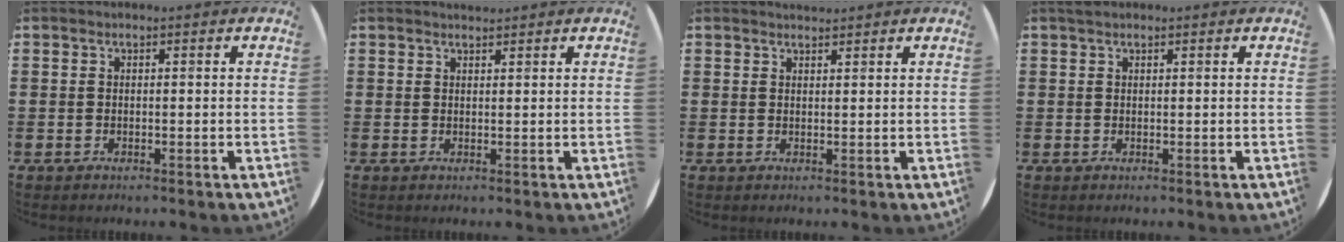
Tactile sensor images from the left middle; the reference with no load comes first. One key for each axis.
{"total": 0.9, "fx": 0.9, "fy": 0.0, "fz": -0.1, "tx": 0.001, "ty": 0.001, "tz": 0.018}
{"total": 1.0, "fx": 1.0, "fy": 0.0, "fz": -0.1, "tx": 0.001, "ty": 0.001, "tz": 0.020}
{"total": 0.7, "fx": 0.6, "fy": 0.3, "fz": 0.1, "tx": 0.004, "ty": 0.000, "tz": 0.010}